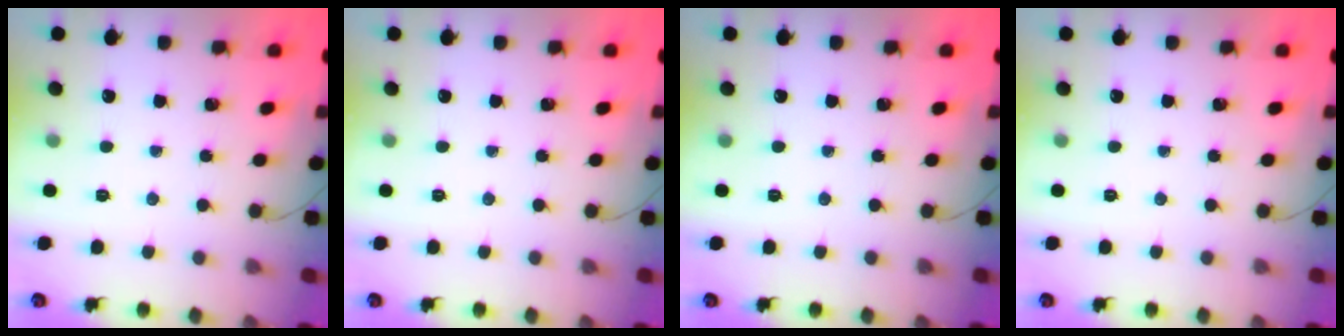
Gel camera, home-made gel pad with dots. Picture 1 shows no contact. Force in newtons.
{"total": 0.0}
{"total": 0.0}
{"total": 0.0}